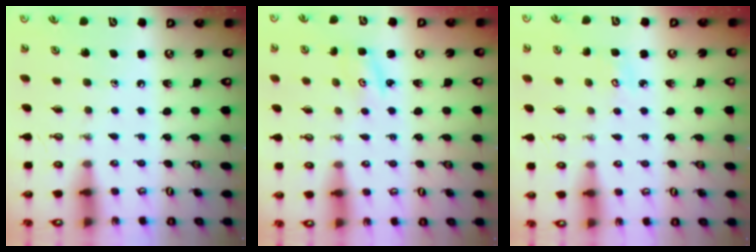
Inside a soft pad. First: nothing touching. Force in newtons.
{"total": 1.8, "press": 1.8, "slide": 0.3}
{"total": 3.4, "press": 3.4, "slide": 0.3}